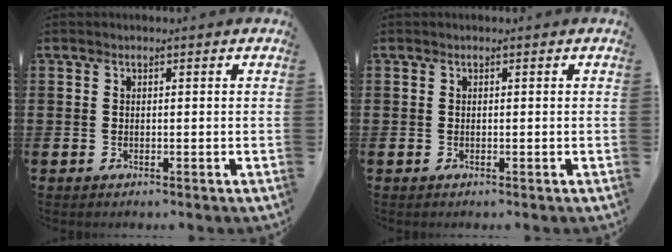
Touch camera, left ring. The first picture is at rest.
{"total": 0.0}